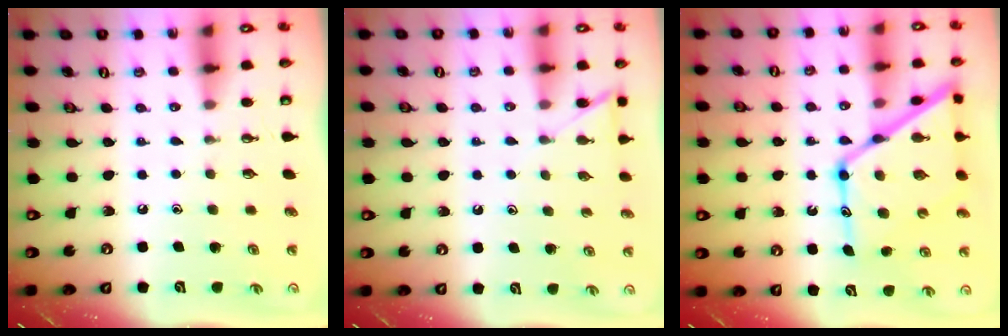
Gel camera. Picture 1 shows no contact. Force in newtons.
{"total": 5.2, "press": 5.1, "slide": 0.6}
{"total": 20.1, "press": 20.0, "slide": 1.9}